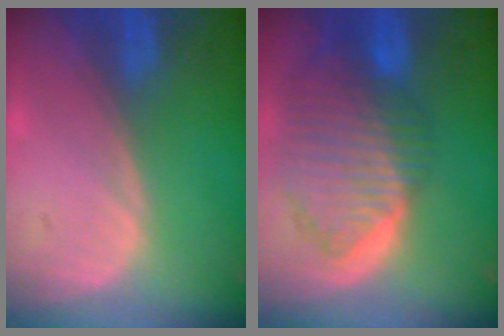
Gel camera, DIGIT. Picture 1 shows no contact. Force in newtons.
{"total": 10.1, "press": 8.8, "slide": 5.1}